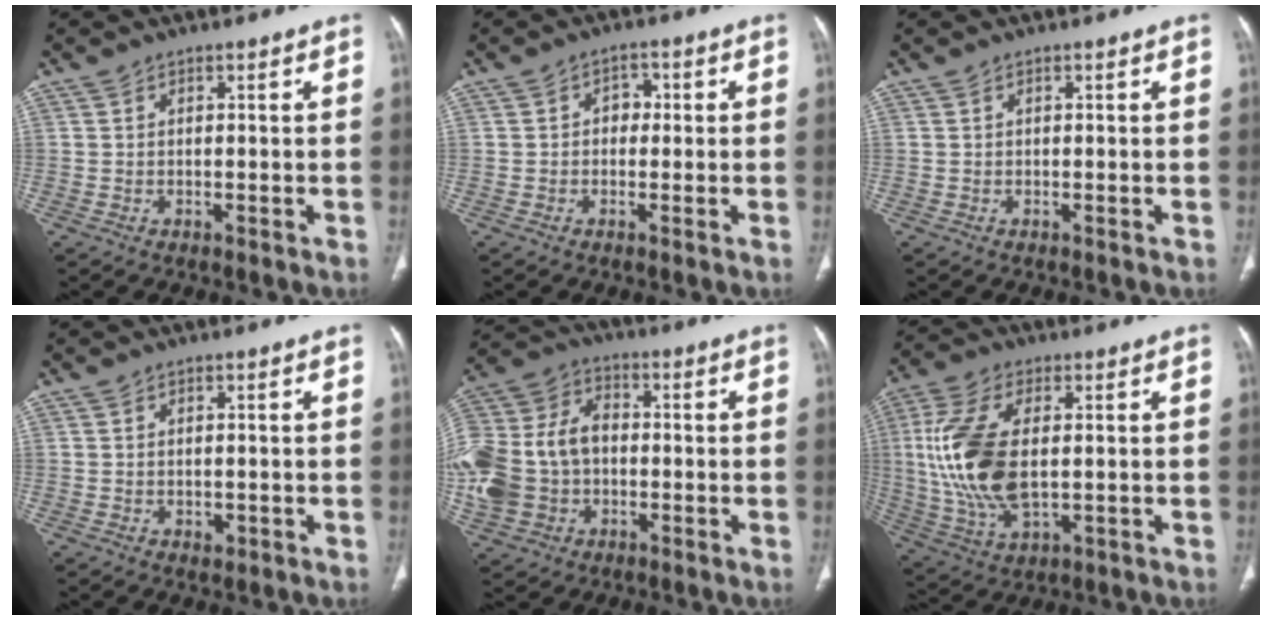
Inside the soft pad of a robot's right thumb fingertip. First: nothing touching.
{"total": 2.9, "force": [0.0, 2.3, 1.7], "torque": [-0.007, 0.010, -0.007]}
{"total": 0.0}
{"total": 1.5, "force": [-0.3, 1.1, 1.0], "torque": [-0.012, -0.002, 0.000]}
{"total": 18.8, "force": [-1.6, 14.3, 12.1], "torque": [-0.277, 0.033, -0.024]}
{"total": 16.7, "force": [1.0, 8.6, 14.3], "torque": [-0.313, -0.009, 0.025]}